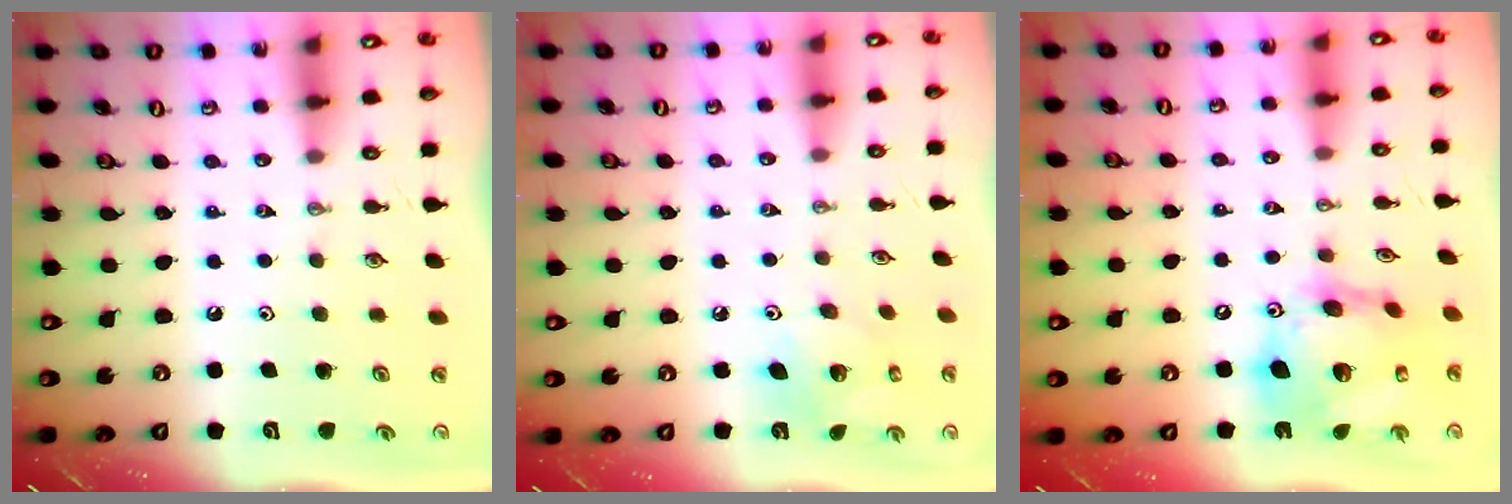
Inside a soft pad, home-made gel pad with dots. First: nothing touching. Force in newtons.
{"total": 7.8, "press": 7.8, "slide": 0.1}
{"total": 19.2, "press": 19.1, "slide": 2.0}